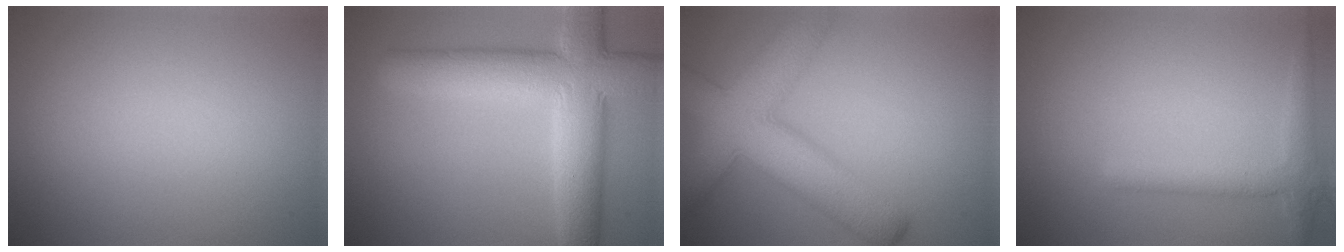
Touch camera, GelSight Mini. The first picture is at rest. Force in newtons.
{"total": 9.3, "press": 9.3, "slide": 0.6}
{"total": 9.0, "press": 9.0, "slide": 0.4}
{"total": 1.7, "press": 1.7, "slide": 0.1}